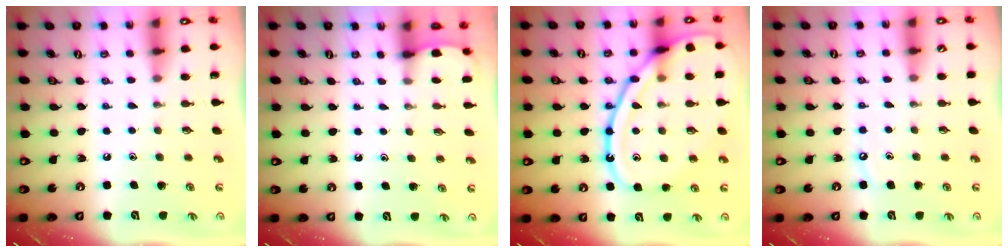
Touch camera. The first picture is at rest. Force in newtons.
{"total": 1.2, "press": 1.2, "slide": 0.1}
{"total": 21.6, "press": 21.5, "slide": 2.0}
{"total": 4.7, "press": 4.6, "slide": 0.6}